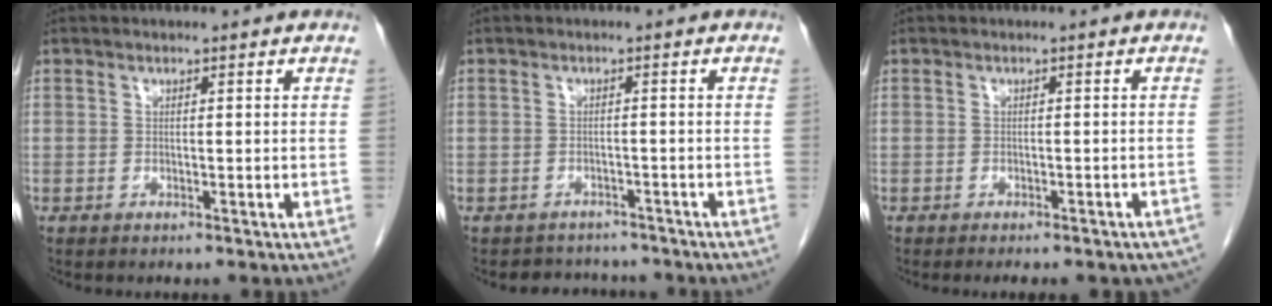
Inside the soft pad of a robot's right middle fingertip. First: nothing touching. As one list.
[{"total": 4.4, "force": [-4.1, 1.6, -0.1], "torque": [0.000, 0.006, -0.054]}, {"total": 8.7, "force": [-7.6, 2.5, 3.5], "torque": [-0.036, -0.003, -0.076]}]